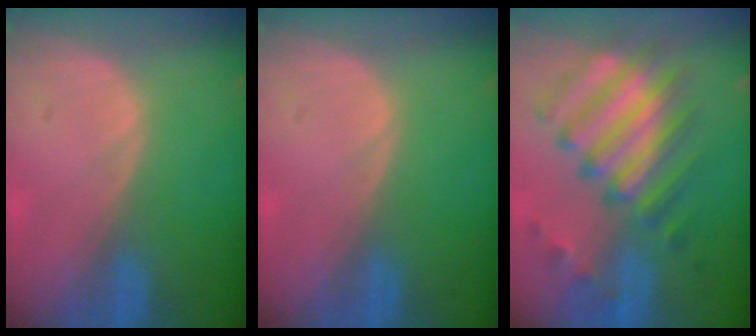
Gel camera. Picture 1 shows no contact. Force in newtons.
{"total": 0.0}
{"total": 10.2, "press": 9.9, "slide": 2.6}